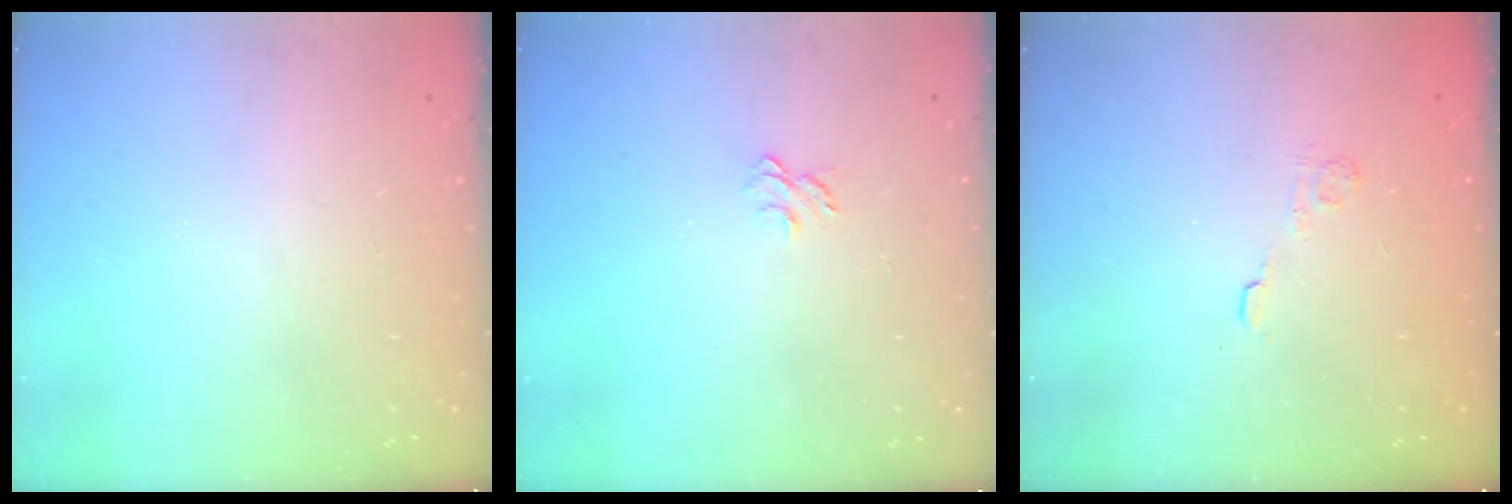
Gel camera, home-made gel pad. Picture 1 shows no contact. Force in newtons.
{"total": 6.5, "press": 6.5, "slide": 0.2}
{"total": 2.9, "press": 2.5, "slide": 1.4}